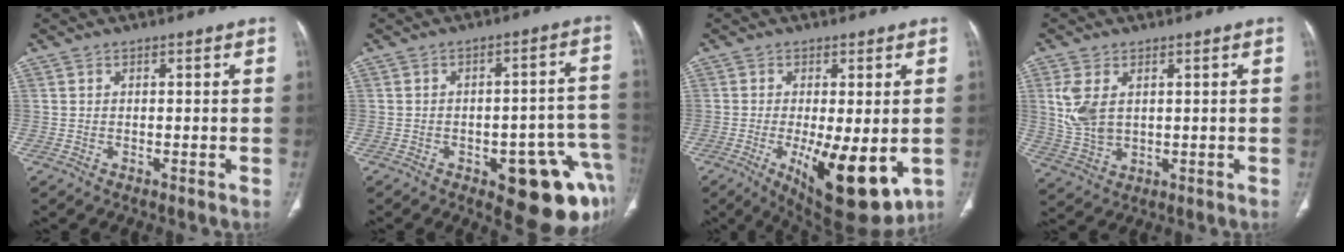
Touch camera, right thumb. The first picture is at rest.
{"total": 17.0, "force": [-7.4, 7.1, 13.6], "torque": [-0.094, 0.048, -0.075]}
{"total": 14.5, "force": [-3.7, 5.1, 13.0], "torque": [-0.189, -0.026, -0.040]}
{"total": 7.8, "force": [1.9, 4.8, 5.8], "torque": [-0.129, -0.006, 0.050]}